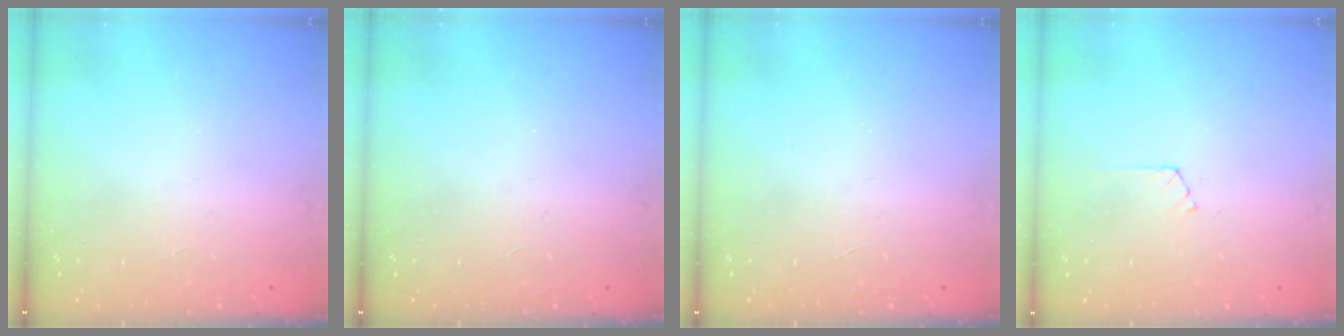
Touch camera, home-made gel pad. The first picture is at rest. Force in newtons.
{"total": 0.0}
{"total": 0.0}
{"total": 2.4, "press": 2.4, "slide": 0.3}